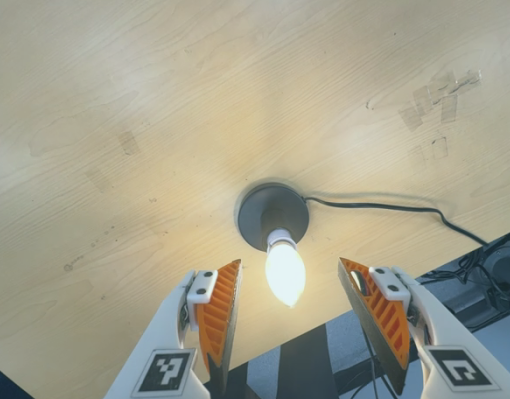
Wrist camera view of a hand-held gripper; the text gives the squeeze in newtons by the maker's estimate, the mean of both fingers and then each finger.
{"total": 0.0}